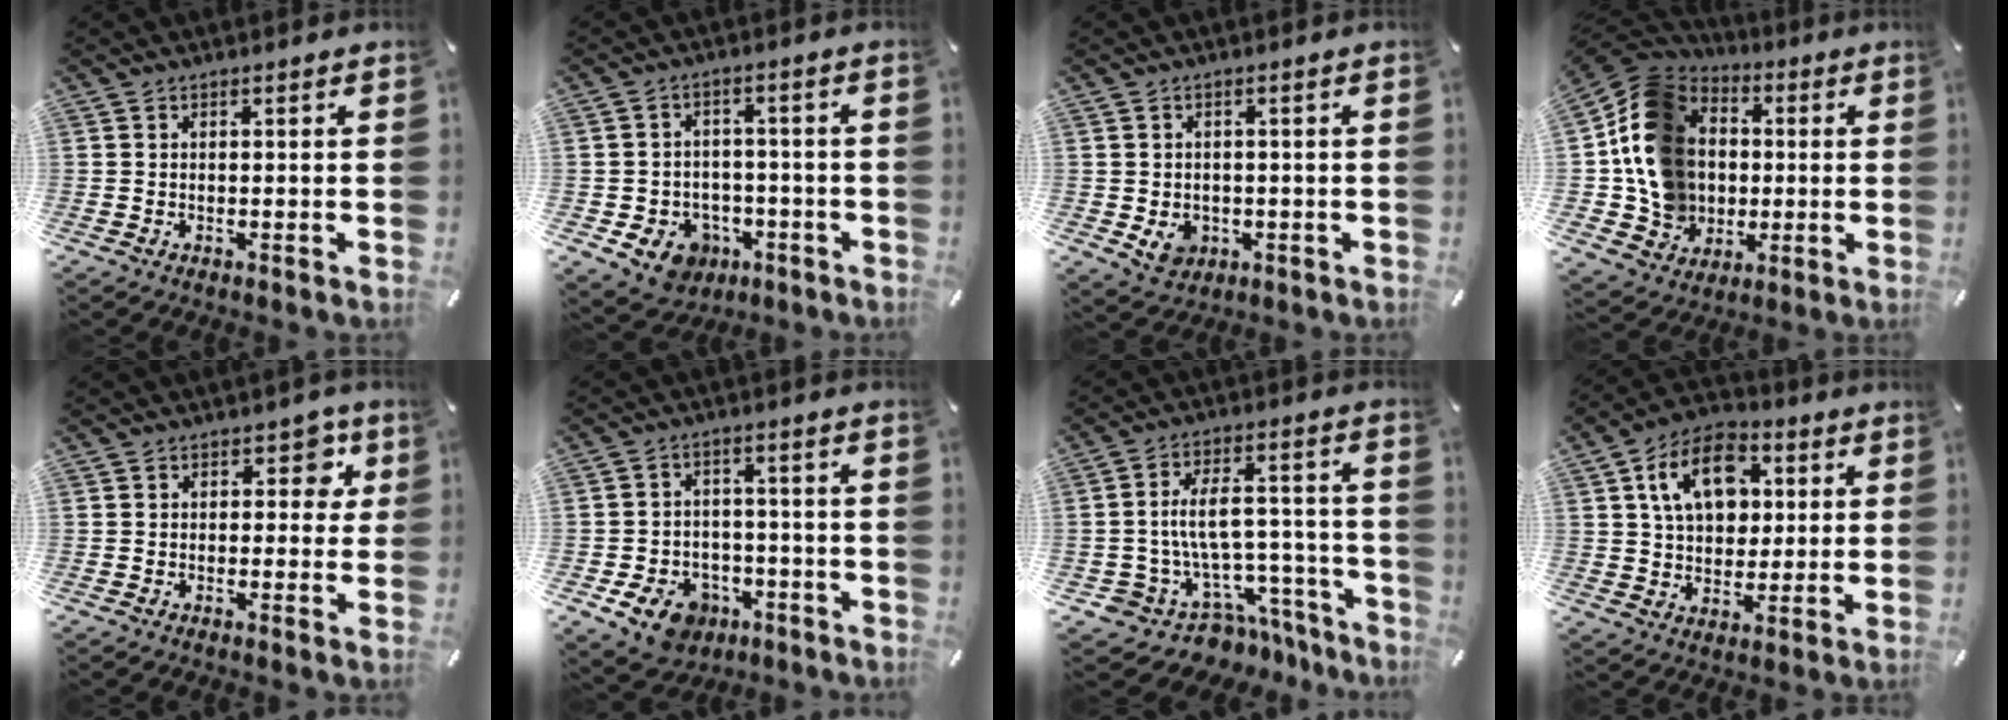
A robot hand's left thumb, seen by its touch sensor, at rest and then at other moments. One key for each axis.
{"total": 8.2, "fx": -3.7, "fy": 6.8, "fz": 2.7, "tx": -0.055, "ty": 0.029, "tz": -0.063}
{"total": 4.6, "fx": -1.0, "fy": 4.0, "fz": 2.2, "tx": -0.033, "ty": -0.003, "tz": -0.019}
{"total": 16.3, "fx": 0.0, "fy": 14.9, "fz": 6.7, "tx": -0.140, "ty": 0.008, "tz": 0.008}
{"total": 5.3, "fx": 1.8, "fy": 3.5, "fz": 3.6, "tx": -0.021, "ty": -0.006, "tz": 0.019}
{"total": 9.3, "fx": -4.7, "fy": 6.9, "fz": 4.1, "tx": -0.075, "ty": 0.033, "tz": -0.082}
{"total": 12.6, "fx": -3.6, "fy": 9.3, "fz": 7.8, "tx": -0.129, "ty": 0.010, "tz": -0.050}
{"total": 13.7, "fx": 4.0, "fy": 10.3, "fz": 8.1, "tx": -0.134, "ty": 0.006, "tz": 0.071}